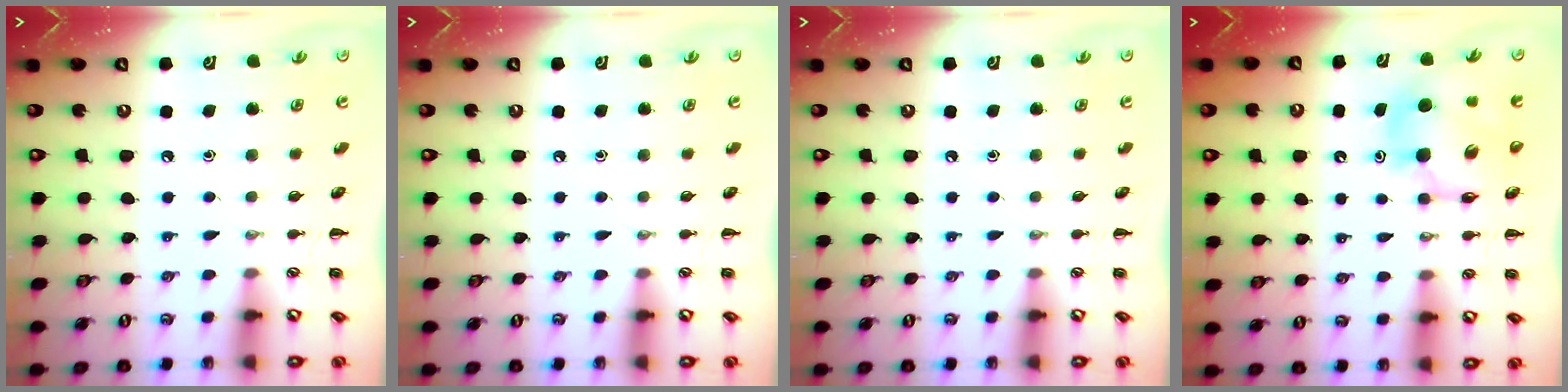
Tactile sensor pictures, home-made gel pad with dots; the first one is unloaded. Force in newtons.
{"total": 0.0}
{"total": 0.0}
{"total": 9.3, "press": 8.8, "slide": 2.8}